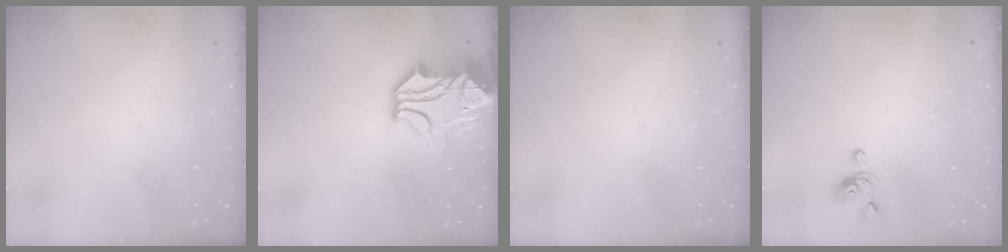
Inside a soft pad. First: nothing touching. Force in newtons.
{"total": 6.3, "press": 6.0, "slide": 1.9}
{"total": 0.0}
{"total": 1.7, "press": 1.6, "slide": 0.6}